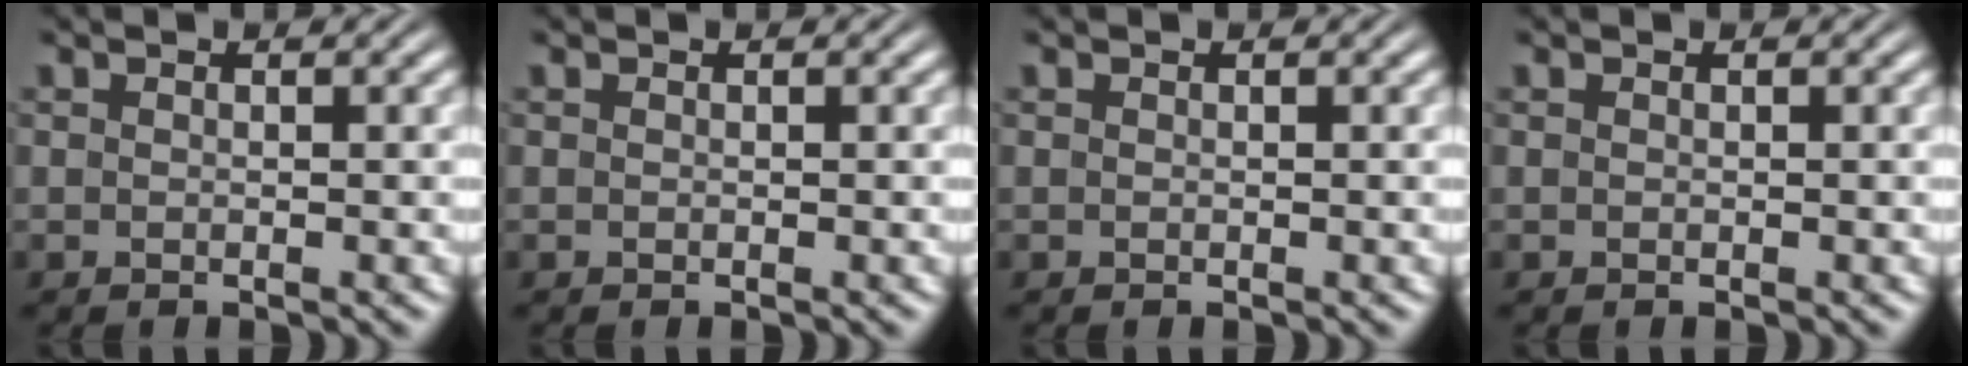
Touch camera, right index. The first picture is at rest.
{"total": 0.0}
{"total": 0.0}
{"total": 0.0}